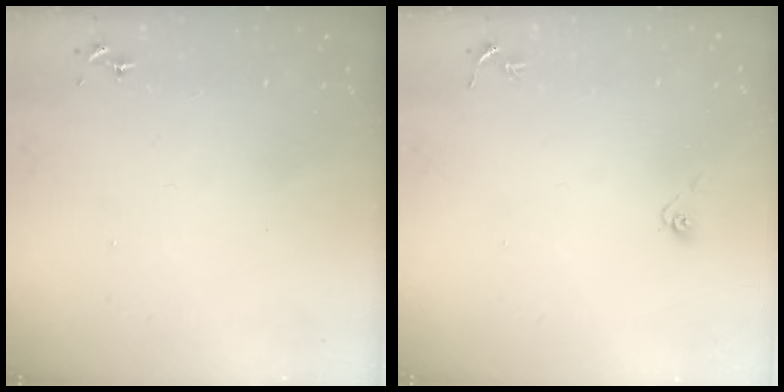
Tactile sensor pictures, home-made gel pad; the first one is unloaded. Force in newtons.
{"total": 3.9, "press": 3.3, "slide": 2.0}